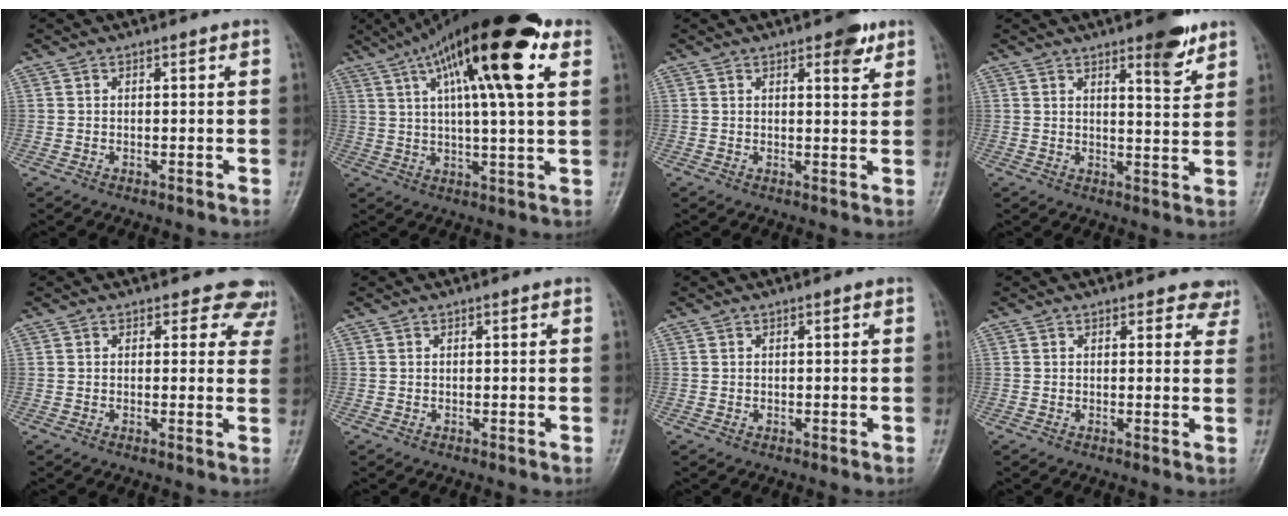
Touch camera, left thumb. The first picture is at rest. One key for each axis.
{"total": 21.9, "fx": 9.3, "fy": 5.4, "fz": 19.1, "tx": -0.306, "ty": 0.009, "tz": 0.143}
{"total": 4.1, "fx": 2.5, "fy": 1.5, "fz": 2.9, "tx": -0.026, "ty": -0.011, "tz": 0.029}
{"total": 6.6, "fx": 4.5, "fy": 1.7, "fz": 4.6, "tx": -0.051, "ty": -0.029, "tz": 0.059}
{"total": 6.1, "fx": 5.1, "fy": 3.3, "fz": 0.0, "tx": 0.052, "ty": -0.022, "tz": 0.028}
{"total": 0.0}
{"total": 0.0}
{"total": 3.6, "fx": 3.1, "fy": 1.8, "fz": 0.1, "tx": 0.036, "ty": -0.019, "tz": 0.015}